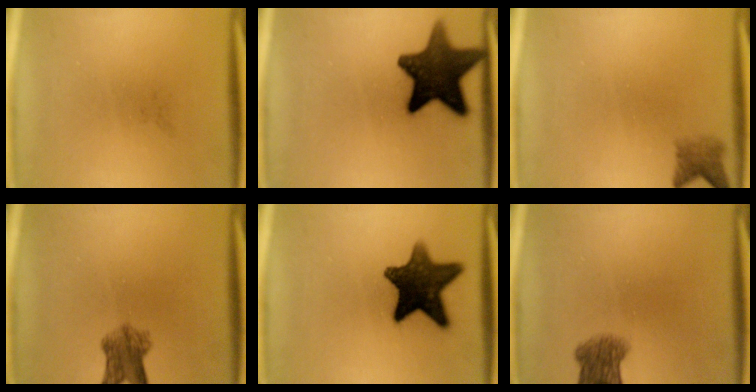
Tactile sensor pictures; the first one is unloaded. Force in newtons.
{"total": 14.8}
{"total": 2.4}
{"total": 5.0}
{"total": 13.3}
{"total": 4.8}